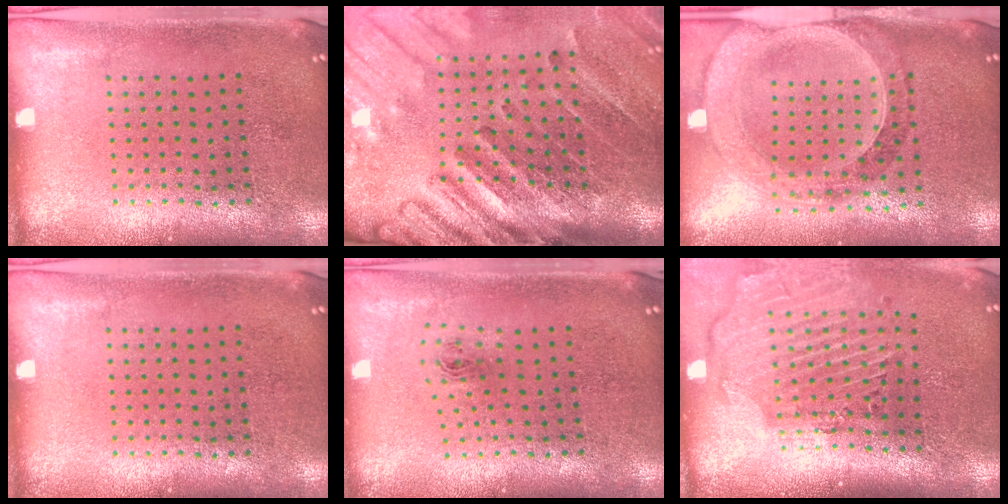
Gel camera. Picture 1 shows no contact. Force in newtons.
{"total": 4.4, "press": 3.2, "slide": 3.0}
{"total": 1.4, "press": 1.3, "slide": 0.4}
{"total": 0.0}
{"total": 0.9, "press": 0.3, "slide": 0.8}
{"total": 2.8, "press": 2.3, "slide": 1.7}